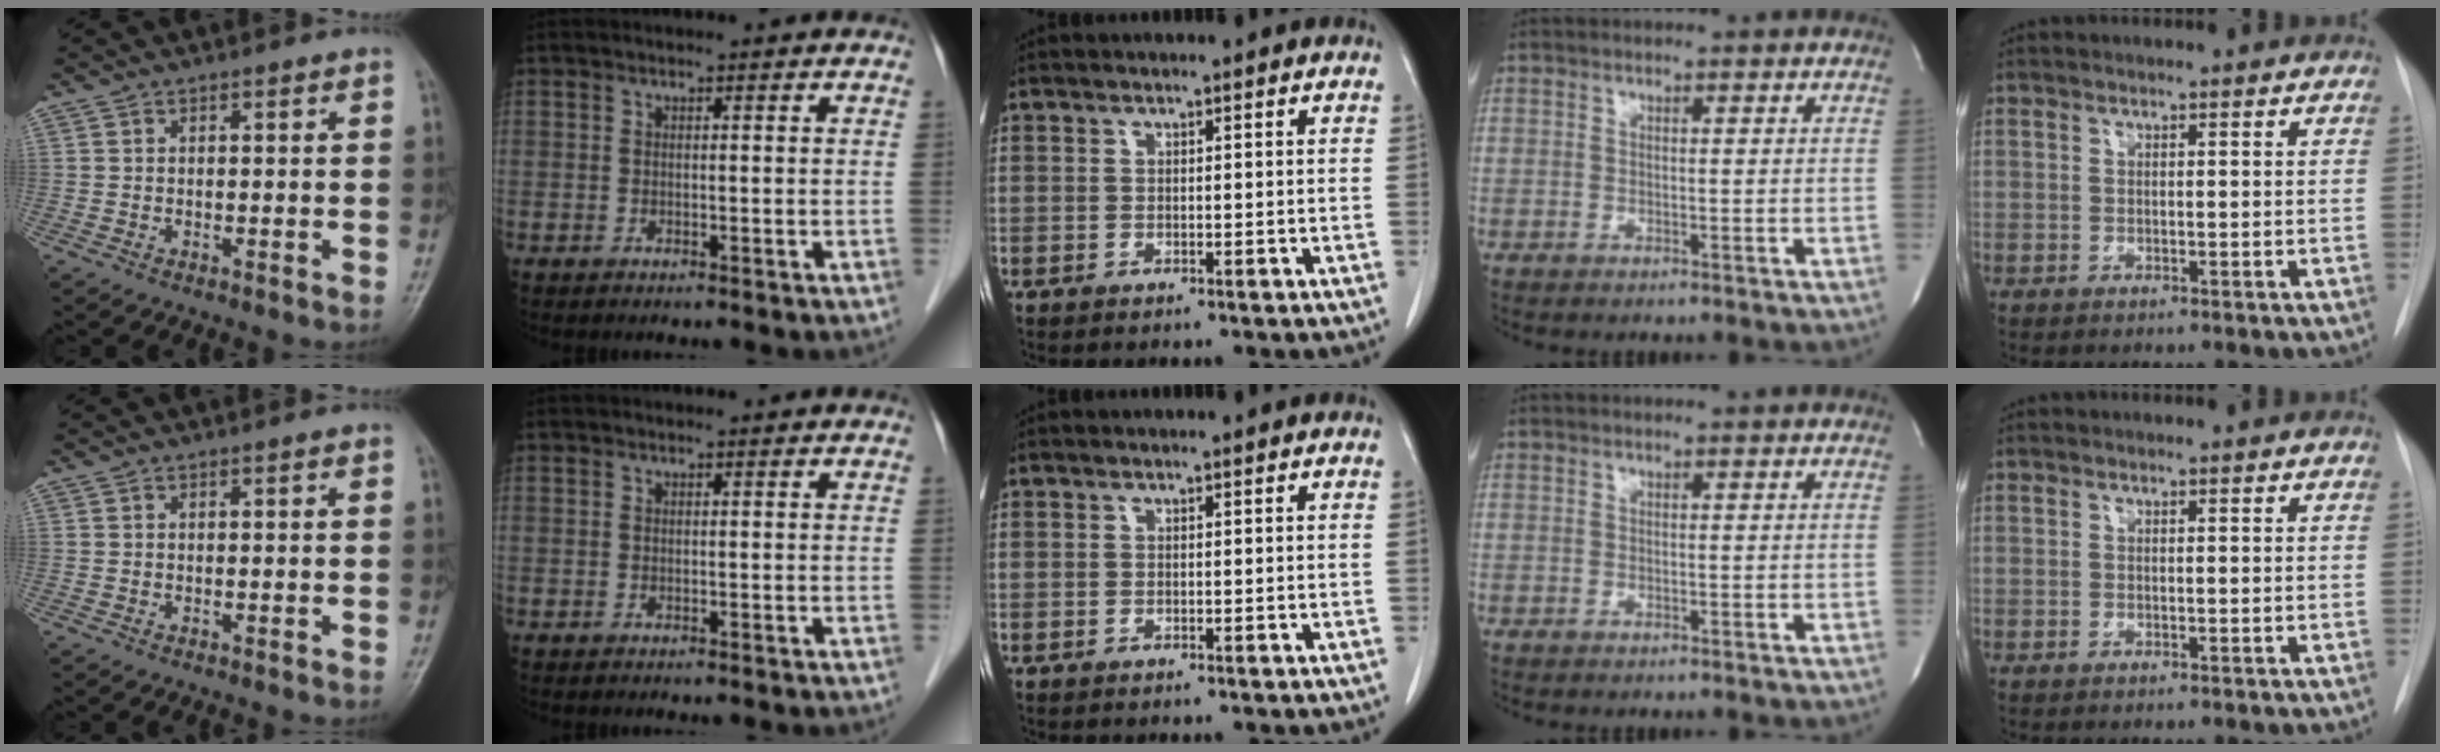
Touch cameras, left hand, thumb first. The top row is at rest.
{}